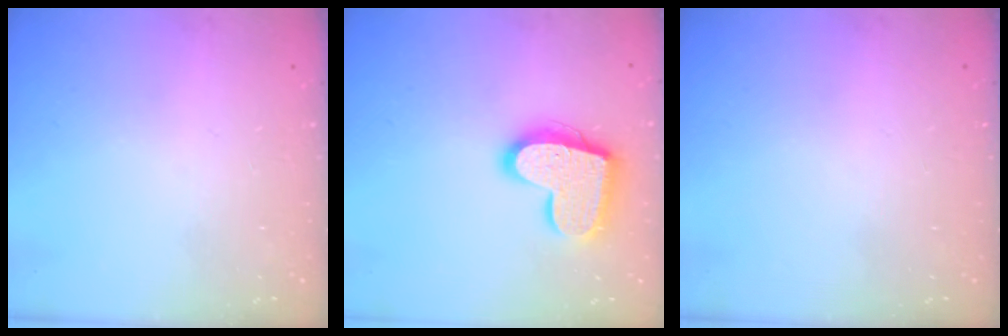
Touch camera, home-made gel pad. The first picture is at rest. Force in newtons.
{"total": 17.6, "press": 17.5, "slide": 1.3}
{"total": 0.0}